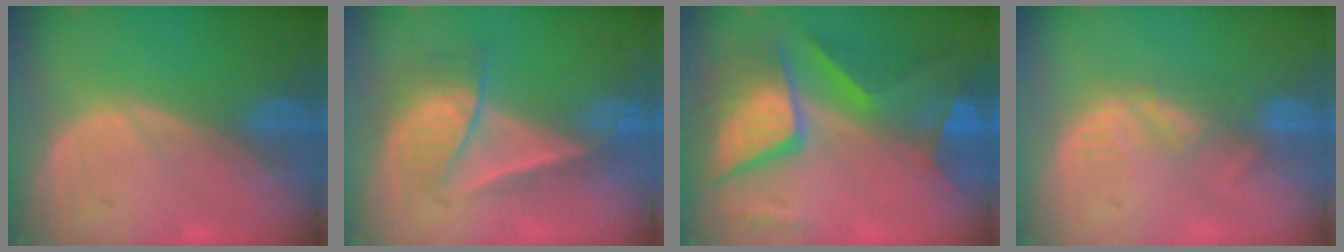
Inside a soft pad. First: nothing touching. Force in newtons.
{"total": 7.1, "press": 6.1, "slide": 3.6}
{"total": 11.3, "press": 11.3, "slide": 1.2}
{"total": 3.6, "press": 3.1, "slide": 1.8}